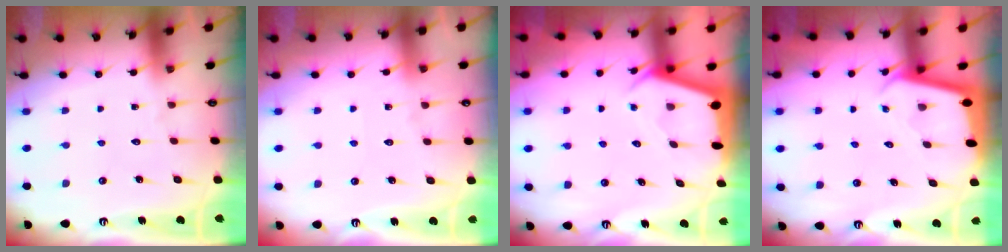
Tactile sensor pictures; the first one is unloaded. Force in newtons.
{"total": 3.3, "press": 3.2, "slide": 0.5}
{"total": 2.5, "press": 2.5, "slide": 0.2}
{"total": 2.0, "press": 2.0, "slide": 0.1}